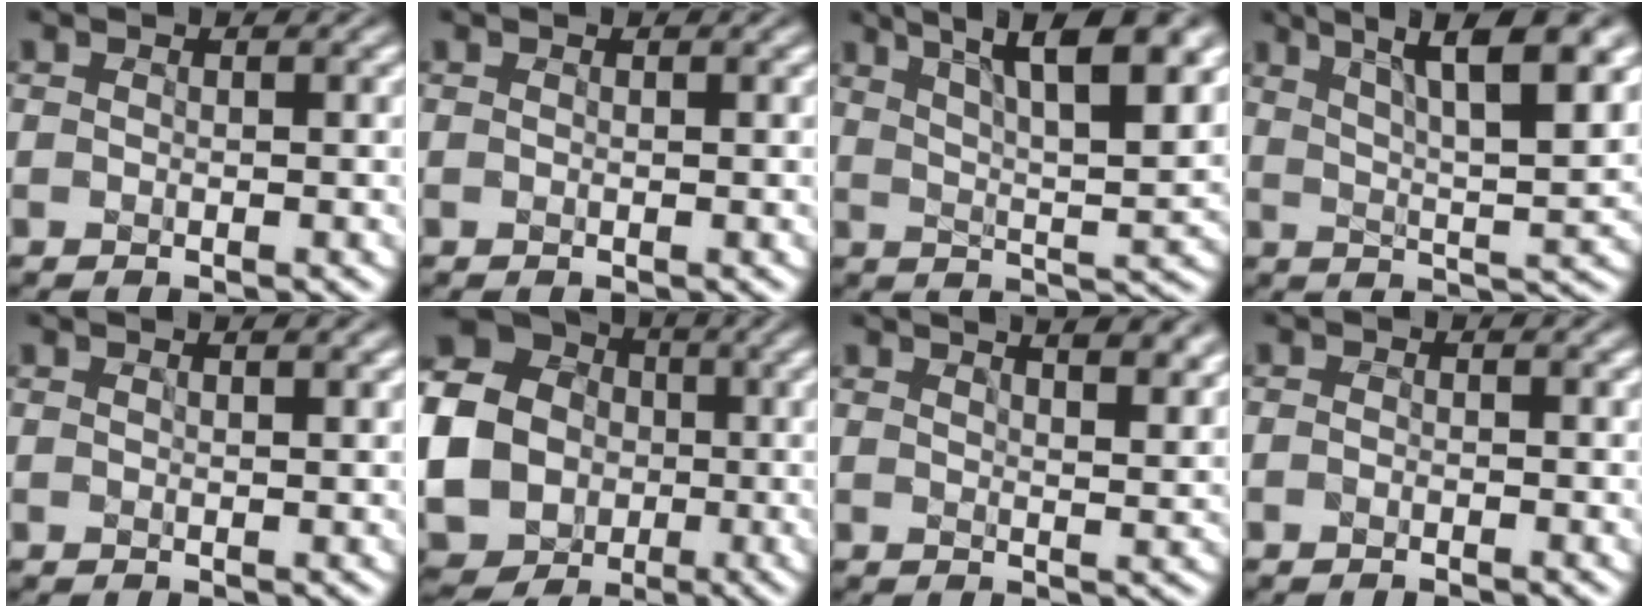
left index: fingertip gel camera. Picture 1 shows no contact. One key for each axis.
{"total": 0.0}
{"total": 11.8, "fx": 7.1, "fy": 3.2, "fz": 8.8, "tx": -0.102, "ty": 0.032, "tz": 0.082}
{"total": 10.1, "fx": 6.0, "fy": 2.3, "fz": 7.8, "tx": -0.095, "ty": 0.023, "tz": 0.079}
{"total": 0.9, "fx": 0.9, "fy": -0.1, "fz": 0.3, "tx": -0.001, "ty": 0.003, "tz": 0.008}
{"total": 20.3, "fx": -1.2, "fy": 19.0, "fz": 7.0, "tx": -0.194, "ty": -0.001, "tz": -0.077}
{"total": 8.2, "fx": 6.0, "fy": 3.0, "fz": 4.7, "tx": -0.015, "ty": 0.041, "tz": 0.044}
{"total": 0.6, "fx": -0.5, "fy": 0.1, "fz": 0.3, "tx": -0.003, "ty": 0.000, "tz": -0.009}